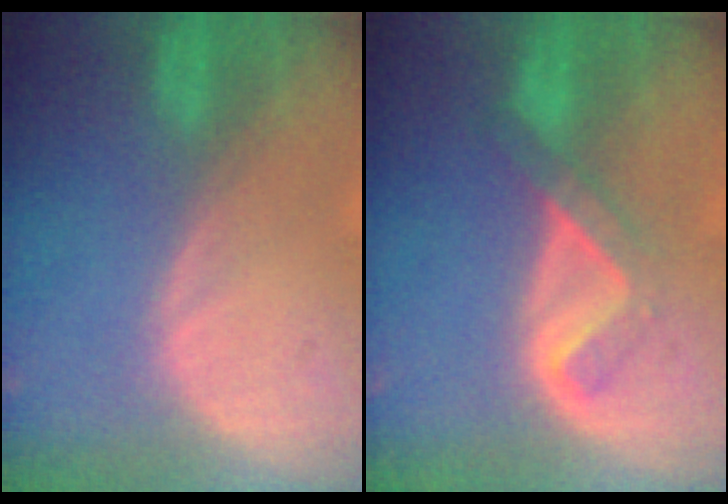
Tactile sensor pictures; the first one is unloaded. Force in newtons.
{"total": 5.1, "press": 4.4, "slide": 2.7}